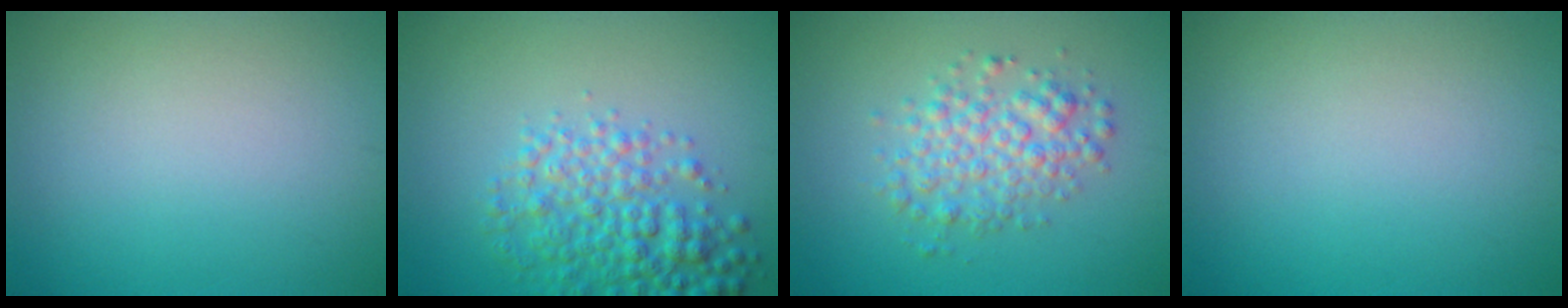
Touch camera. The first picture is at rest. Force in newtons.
{"total": 4.9, "press": 4.9, "slide": 0.2}
{"total": 3.6, "press": 3.6, "slide": 0.1}
{"total": 0.0}